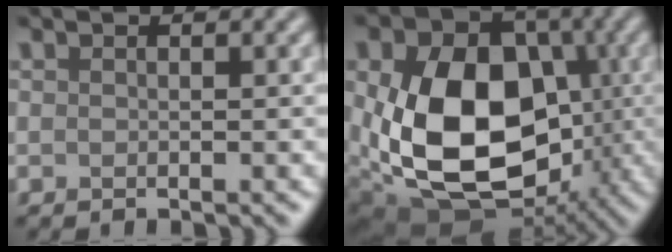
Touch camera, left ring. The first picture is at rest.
{"total": 15.5, "force": [-1.0, 11.2, 10.7], "torque": [-0.201, -0.033, -0.017]}